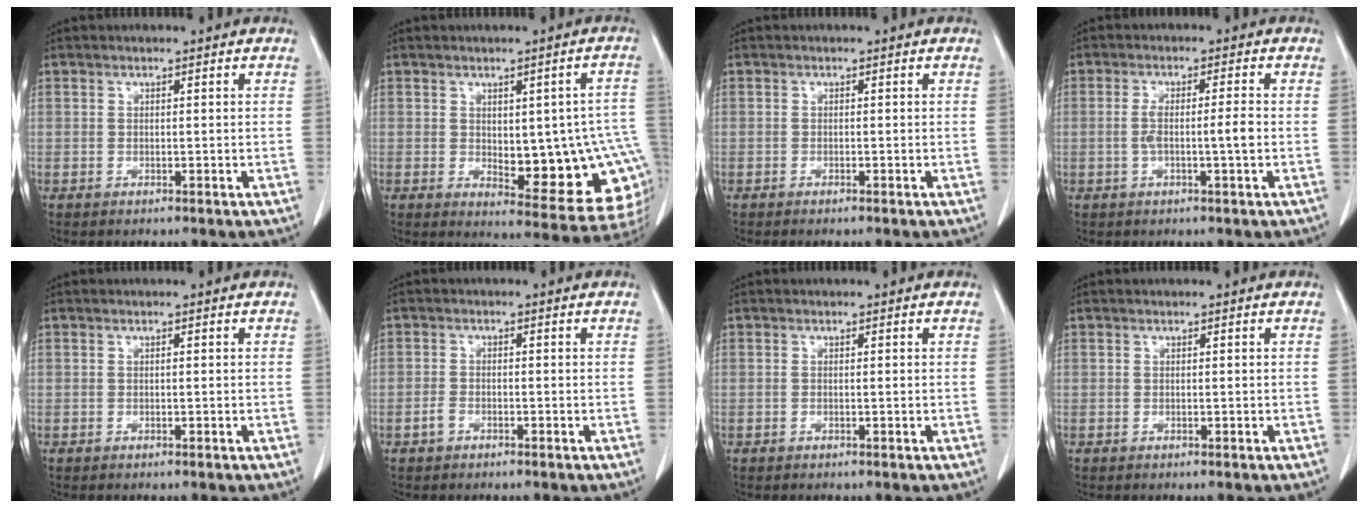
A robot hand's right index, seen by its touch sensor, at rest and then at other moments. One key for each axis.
{"total": 15.7, "fx": -1.6, "fy": 5.9, "fz": 14.4, "tx": -0.125, "ty": 0.013, "tz": 0.000}
{"total": 0.9, "fx": -0.8, "fy": 0.1, "fz": 0.5, "tx": -0.008, "ty": -0.002, "tz": -0.009}
{"total": 4.1, "fx": -0.7, "fy": 0.0, "fz": 4.0, "tx": -0.081, "ty": 0.005, "tz": -0.010}
{"total": 0.0}
{"total": 1.4, "fx": -0.9, "fy": 0.9, "fz": 0.7, "tx": -0.016, "ty": 0.004, "tz": -0.016}
{"total": 0.0}
{"total": 0.0}